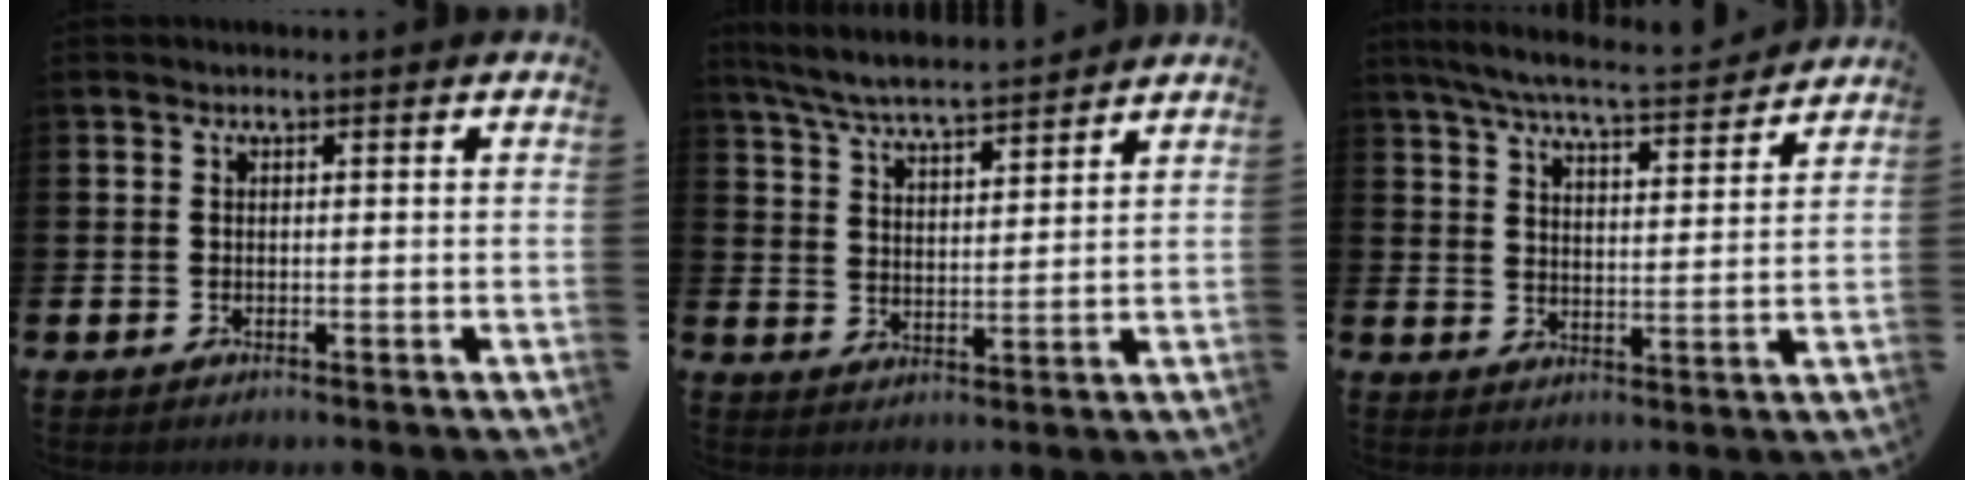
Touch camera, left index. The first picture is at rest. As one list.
[{"total": 6.5, "force": [6.2, 0.4, 1.8], "torque": [-0.058, -0.036, 0.110]}, {"total": 6.9, "force": [6.5, 0.5, 2.4], "torque": [-0.063, -0.045, 0.111]}]